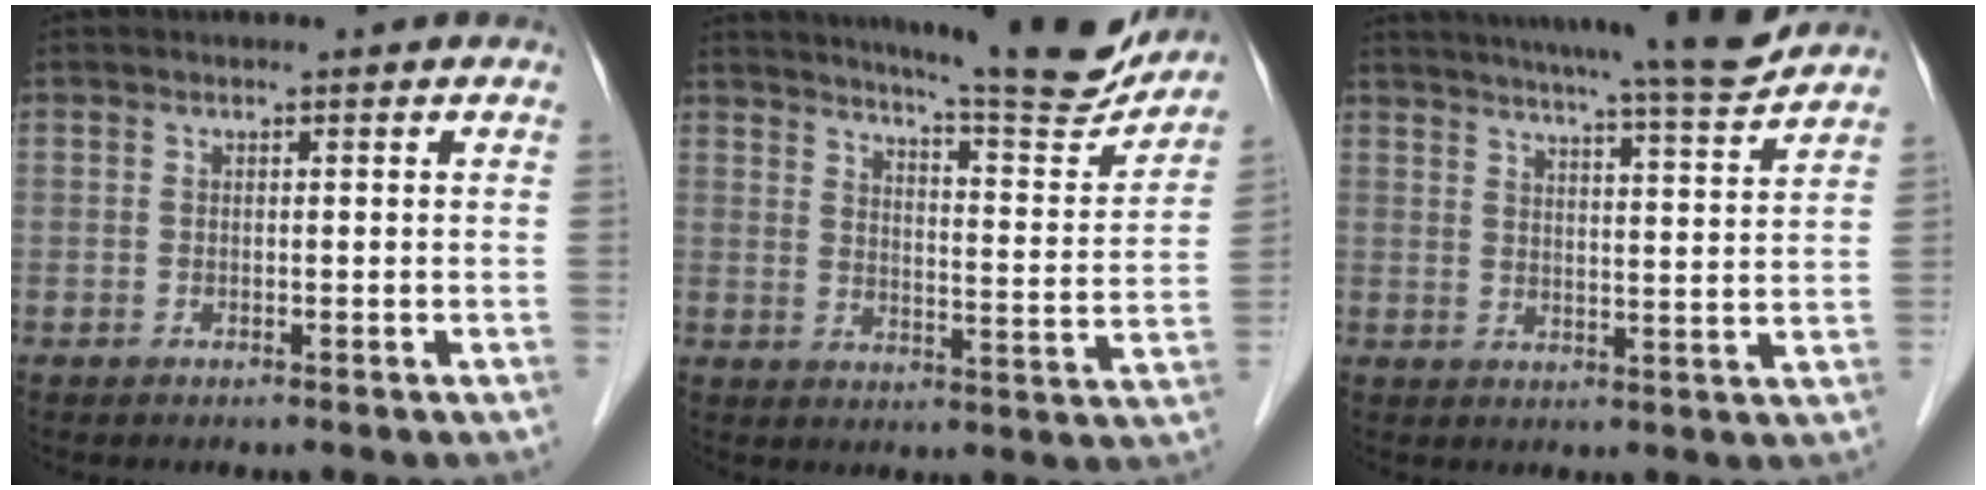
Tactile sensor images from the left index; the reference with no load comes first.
{"total": 17.0, "force": [15.8, 0.8, 6.2], "torque": [-0.090, -0.058, 0.198]}
{"total": 15.2, "force": [13.8, -0.7, 6.3], "torque": [-0.101, -0.024, 0.182]}